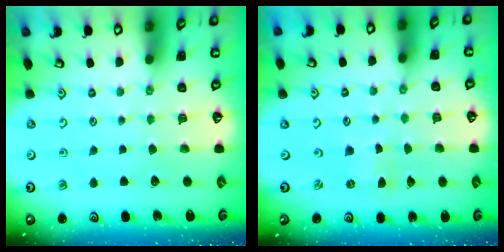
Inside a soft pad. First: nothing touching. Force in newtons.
{"total": 0.0}